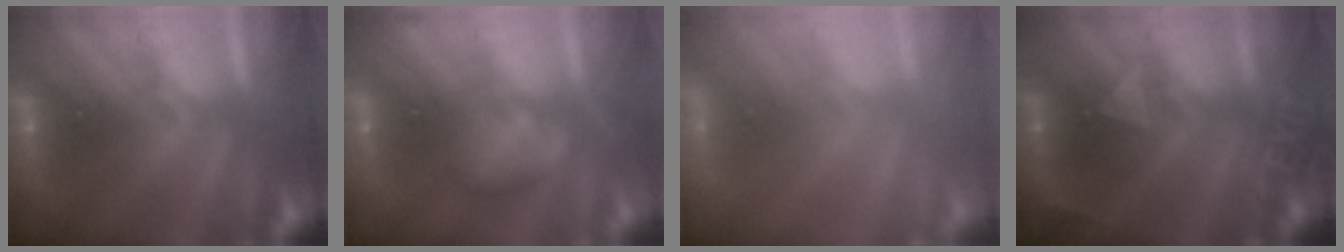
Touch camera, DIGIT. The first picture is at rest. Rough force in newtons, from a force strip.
{"total": 2.3}
{"total": 8.0}
{"total": 2.2}